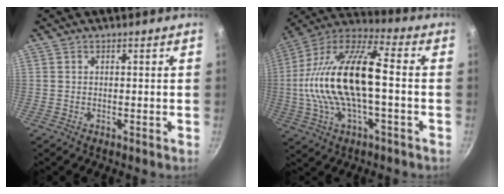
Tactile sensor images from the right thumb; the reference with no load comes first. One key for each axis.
{"total": 21.2, "fx": -0.7, "fy": 8.5, "fz": 19.4, "tx": -0.369, "ty": 0.038, "tz": -0.026}